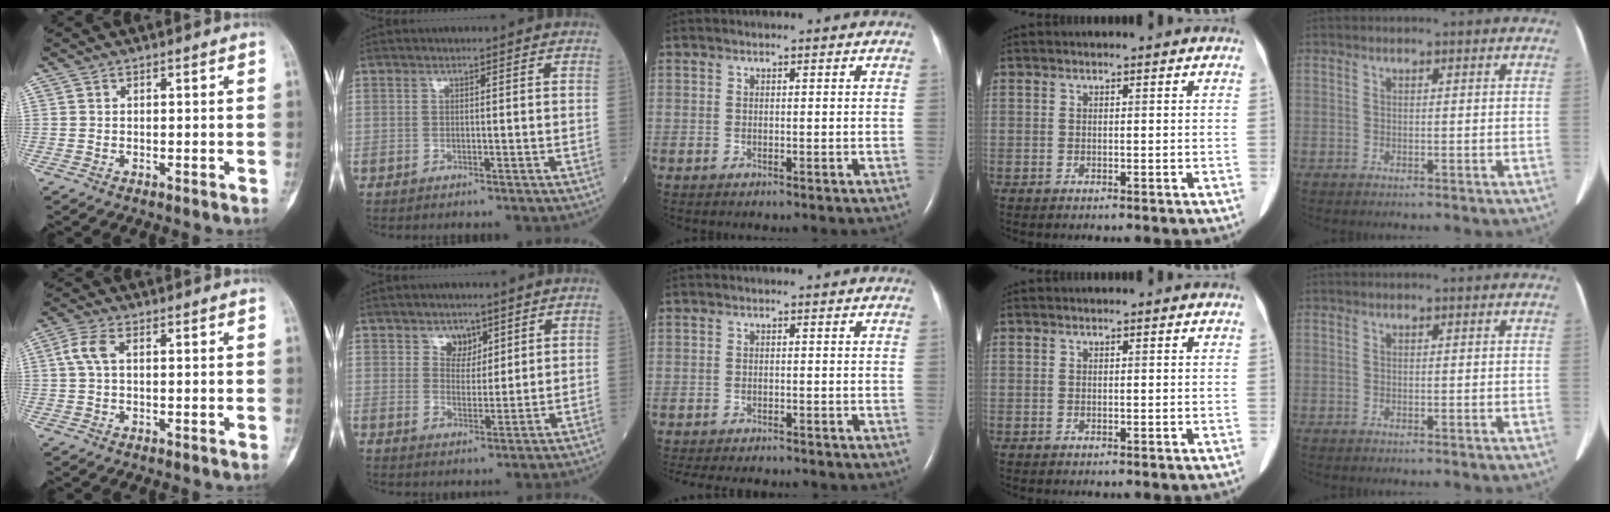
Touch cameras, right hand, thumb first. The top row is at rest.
{"thumb": {"total": 3.7, "force": [0.6, 1.8, 3.2], "torque": [-0.085, 0.011, 0.010]}, "index": {"total": 3.6, "force": [2.2, 2.6, 1.2], "torque": [-0.011, 0.000, 0.039]}, "middle": {"total": 7.5, "force": [-6.8, 1.3, 2.9], "torque": [-0.042, -0.009, -0.094]}}